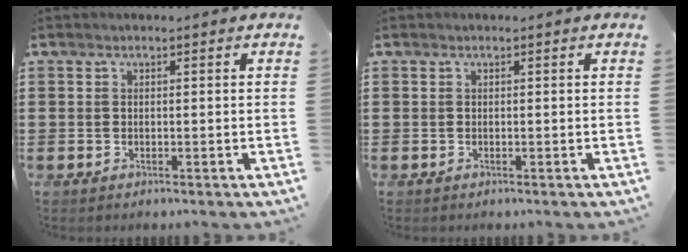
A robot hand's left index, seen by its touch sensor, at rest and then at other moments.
{"total": 0.0}